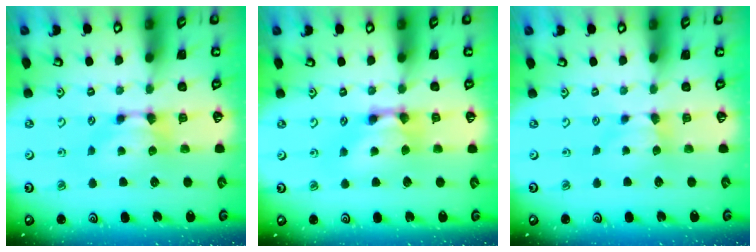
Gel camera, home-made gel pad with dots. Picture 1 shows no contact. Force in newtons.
{"total": 2.6, "press": 2.6, "slide": 0.2}
{"total": 1.8, "press": 1.7, "slide": 0.5}